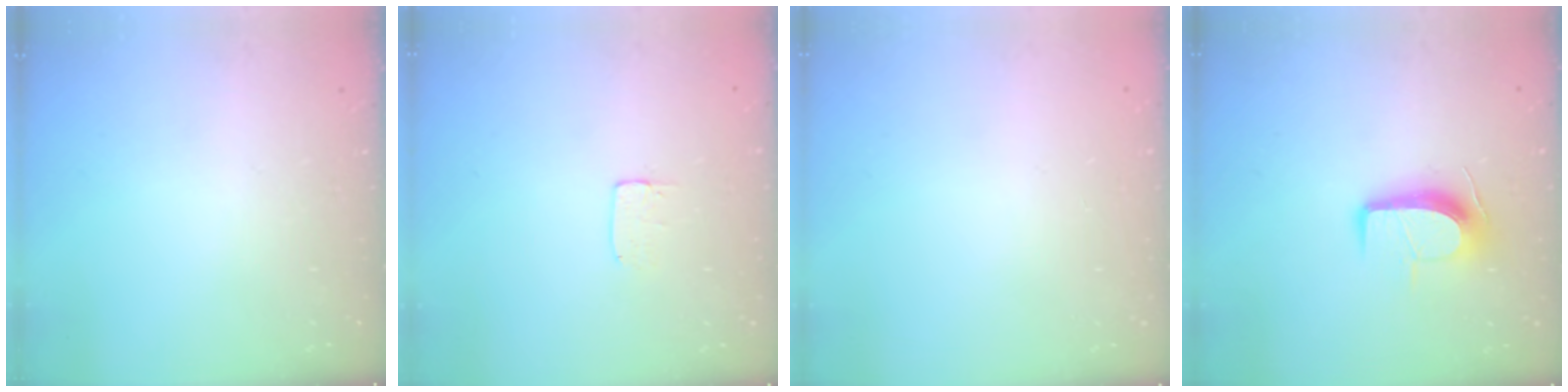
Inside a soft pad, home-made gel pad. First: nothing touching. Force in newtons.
{"total": 3.7, "press": 3.6, "slide": 0.2}
{"total": 0.0}
{"total": 10.3, "press": 10.3, "slide": 0.6}